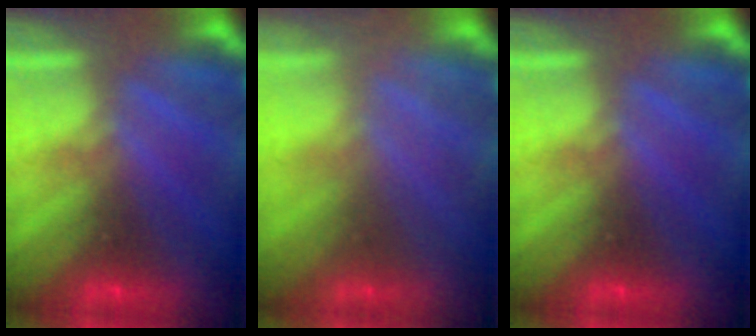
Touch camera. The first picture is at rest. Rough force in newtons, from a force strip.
{"total": 2.5}
{"total": 0.0}